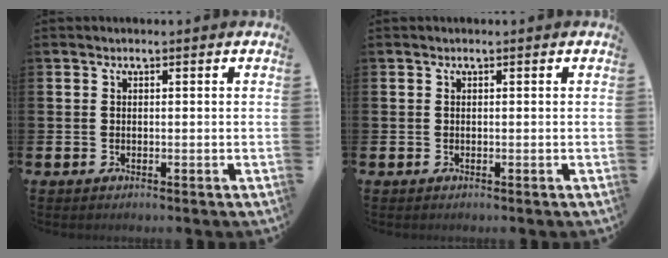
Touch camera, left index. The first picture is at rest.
{"total": 0.0}